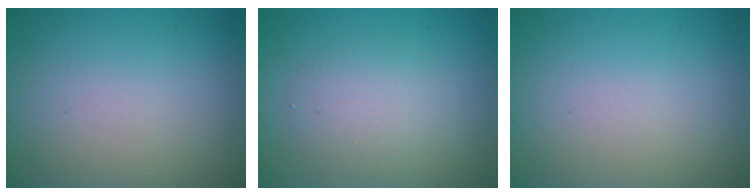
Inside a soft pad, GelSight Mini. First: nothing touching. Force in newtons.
{"total": 2.6, "press": 2.6, "slide": 0.3}
{"total": 0.0}